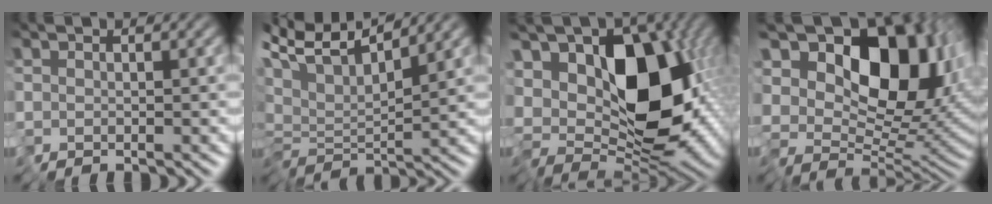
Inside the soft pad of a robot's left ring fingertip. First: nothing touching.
{"total": 5.2, "force": [3.7, 0.5, 3.6], "torque": [-0.080, 0.012, 0.062]}
{"total": 13.7, "force": [2.5, 8.0, 10.9], "torque": [-0.155, 0.007, 0.042]}
{"total": 16.3, "force": [7.4, 8.9, 11.4], "torque": [-0.194, 0.024, 0.131]}